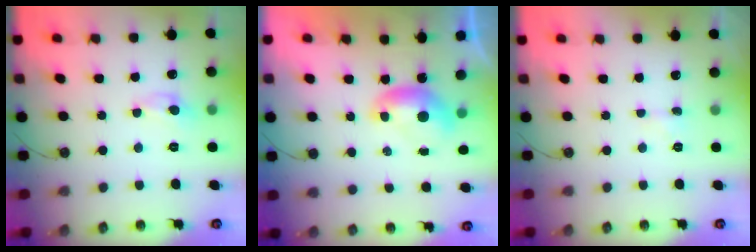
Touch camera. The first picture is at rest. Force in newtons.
{"total": 0.0}
{"total": 0.0}